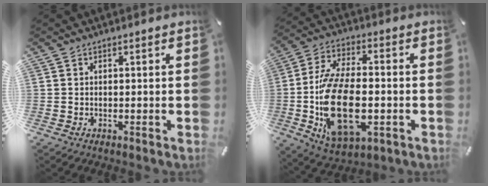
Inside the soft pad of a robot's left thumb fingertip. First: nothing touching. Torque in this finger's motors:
{"motor_torque": [2.20, 2.81, 2.43, 0.34, 0.38]}